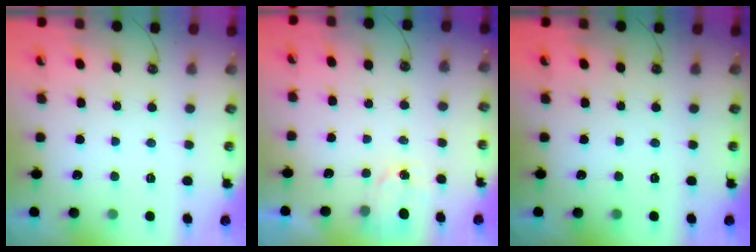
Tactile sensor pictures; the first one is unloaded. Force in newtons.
{"total": 1.7, "press": 1.6, "slide": 0.2}
{"total": 0.0}